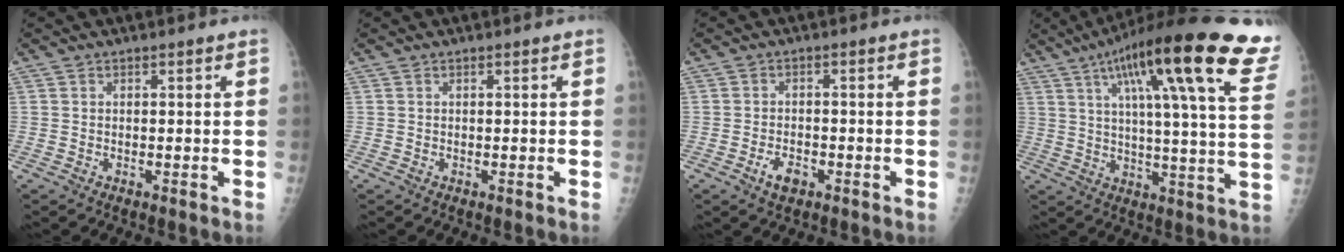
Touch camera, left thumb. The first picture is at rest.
{"total": 0.0}
{"total": 3.6, "force": [-1.9, 2.1, 2.2], "torque": [-0.034, 0.009, -0.031]}
{"total": 28.8, "force": [16.0, 4.8, 23.5], "torque": [-0.308, -0.025, 0.214]}